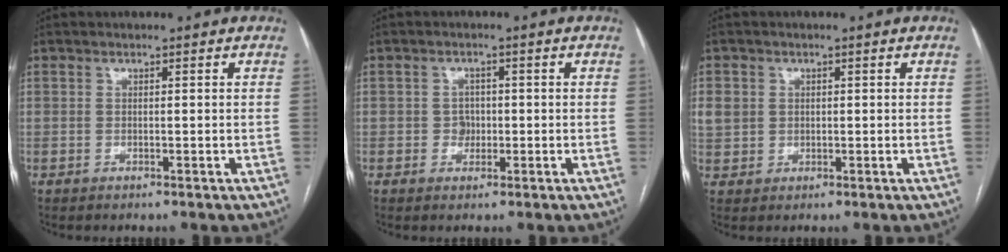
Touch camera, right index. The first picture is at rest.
{"total": 2.1, "force": [-0.2, 1.9, 0.9], "torque": [-0.003, 0.007, -0.001]}
{"total": 4.0, "force": [1.0, 3.6, 1.2], "torque": [-0.026, 0.013, 0.027]}